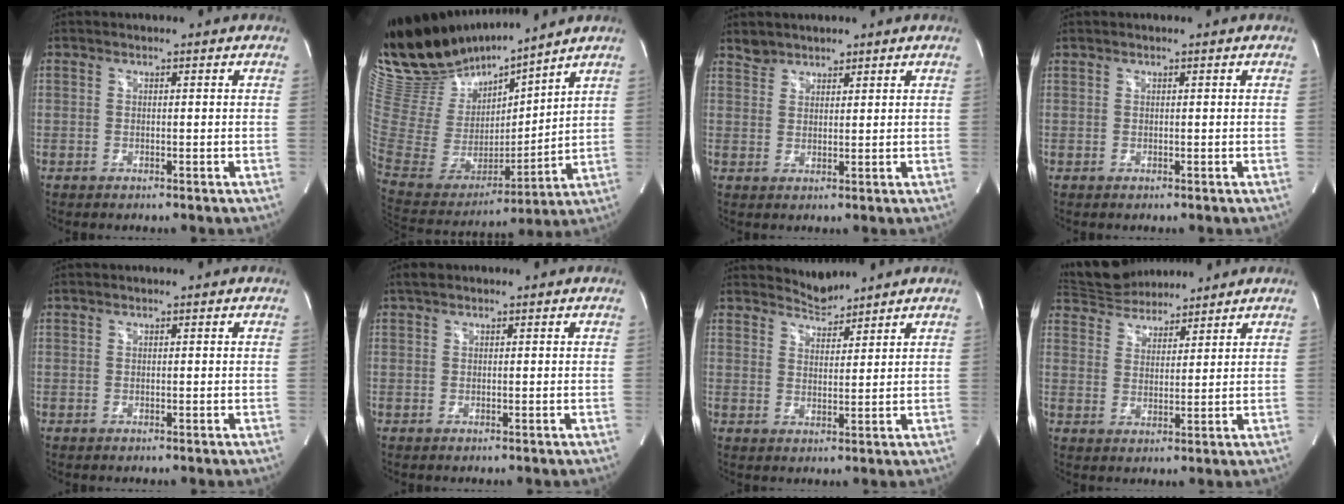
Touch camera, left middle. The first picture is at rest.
{"total": 19.7, "force": [18.0, 4.1, 7.1], "torque": [-0.152, -0.017, 0.343]}
{"total": 2.5, "force": [2.1, 1.3, -0.2], "torque": [0.007, 0.008, 0.034]}
{"total": 0.0}
{"total": 0.0}
{"total": 1.3, "force": [1.0, 0.6, 0.7], "torque": [-0.016, 0.010, 0.018]}
{"total": 3.7, "force": [3.7, 0.2, -0.3], "torque": [0.005, -0.001, 0.066]}
{"total": 9.8, "force": [9.1, 2.6, 2.5], "torque": [-0.047, 0.017, 0.160]}